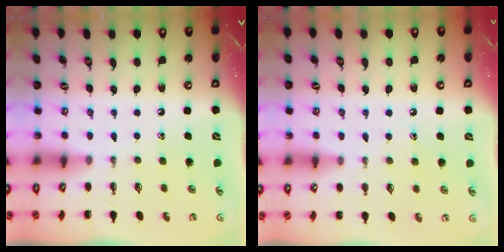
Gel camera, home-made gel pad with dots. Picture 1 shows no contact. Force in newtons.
{"total": 4.1, "press": 4.0, "slide": 1.1}